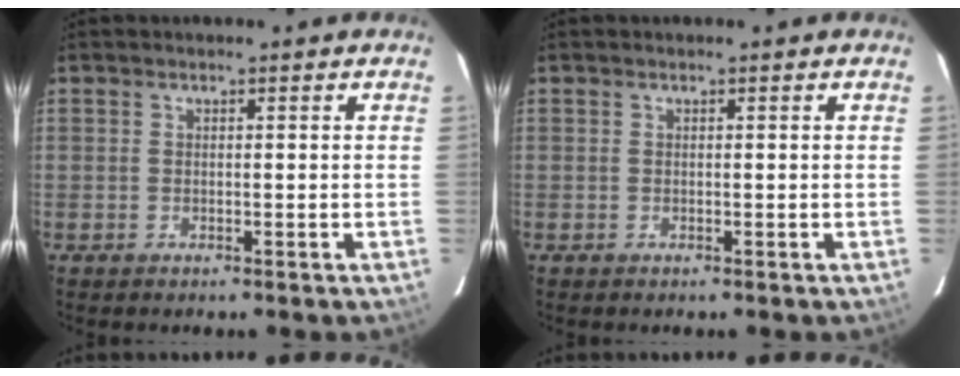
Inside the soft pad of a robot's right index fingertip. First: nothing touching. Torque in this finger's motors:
{"motor_torque": [0.00, 0.00, 0.00, 0.00]}